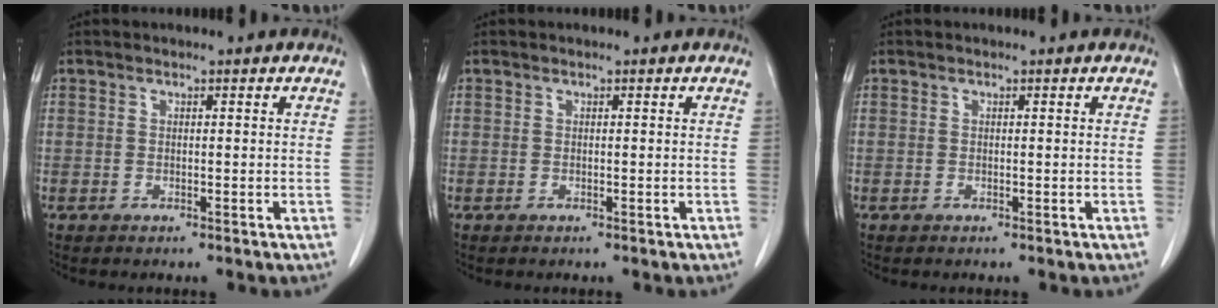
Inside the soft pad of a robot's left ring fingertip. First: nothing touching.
{"total": 0.0}
{"total": 0.0}